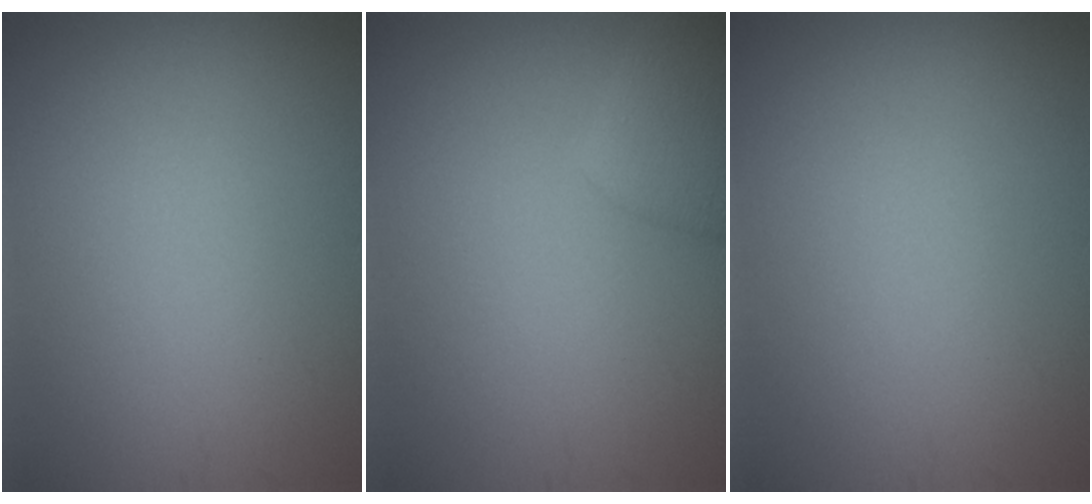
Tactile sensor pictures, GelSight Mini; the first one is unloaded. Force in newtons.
{"total": 2.6, "press": 2.6, "slide": 0.2}
{"total": 0.0}